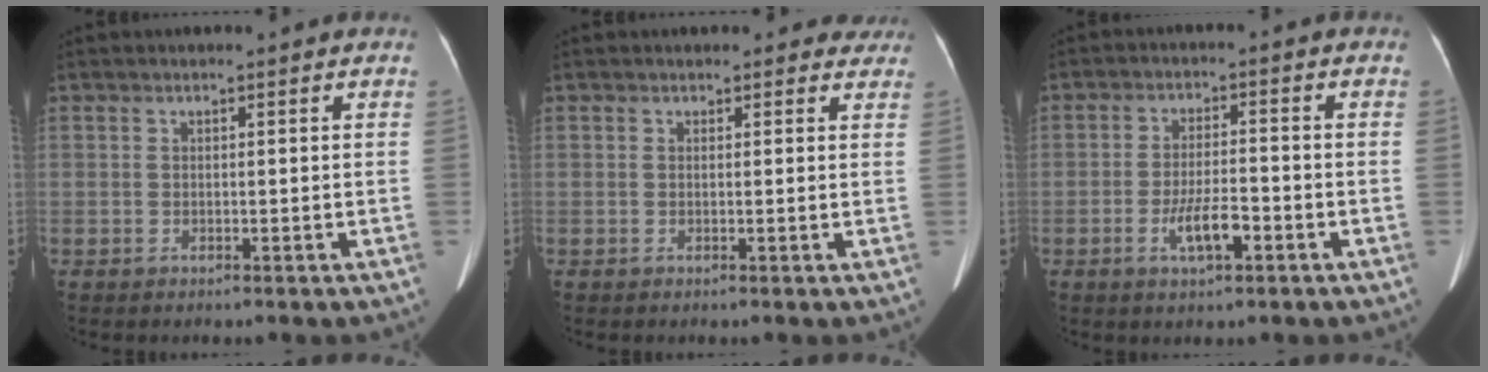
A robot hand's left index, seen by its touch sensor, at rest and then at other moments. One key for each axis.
{"total": 2.8, "fx": 2.4, "fy": 1.5, "fz": 0.3, "tx": 0.009, "ty": -0.001, "tz": 0.008}
{"total": 5.5, "fx": -2.4, "fy": 1.5, "fz": 4.7, "tx": -0.092, "ty": 0.000, "tz": -0.041}